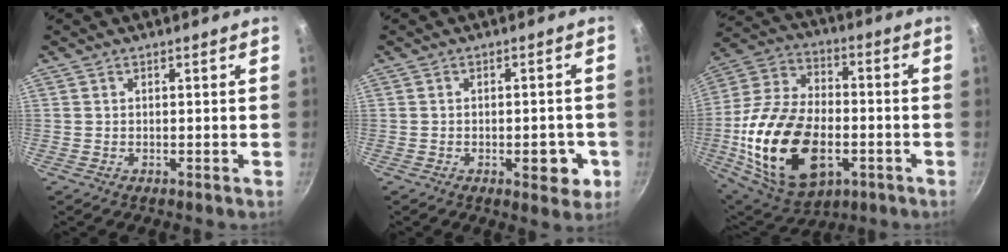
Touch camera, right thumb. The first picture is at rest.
{"total": 6.2, "force": [-1.9, 3.1, 5.0], "torque": [-0.039, 0.008, -0.021]}
{"total": 25.7, "force": [-5.9, 15.4, 19.7], "torque": [-0.370, 0.022, -0.095]}